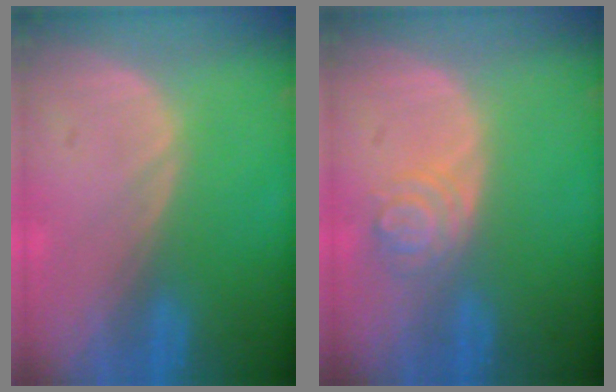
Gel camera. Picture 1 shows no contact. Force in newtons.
{"total": 3.9, "press": 3.7, "slide": 1.1}